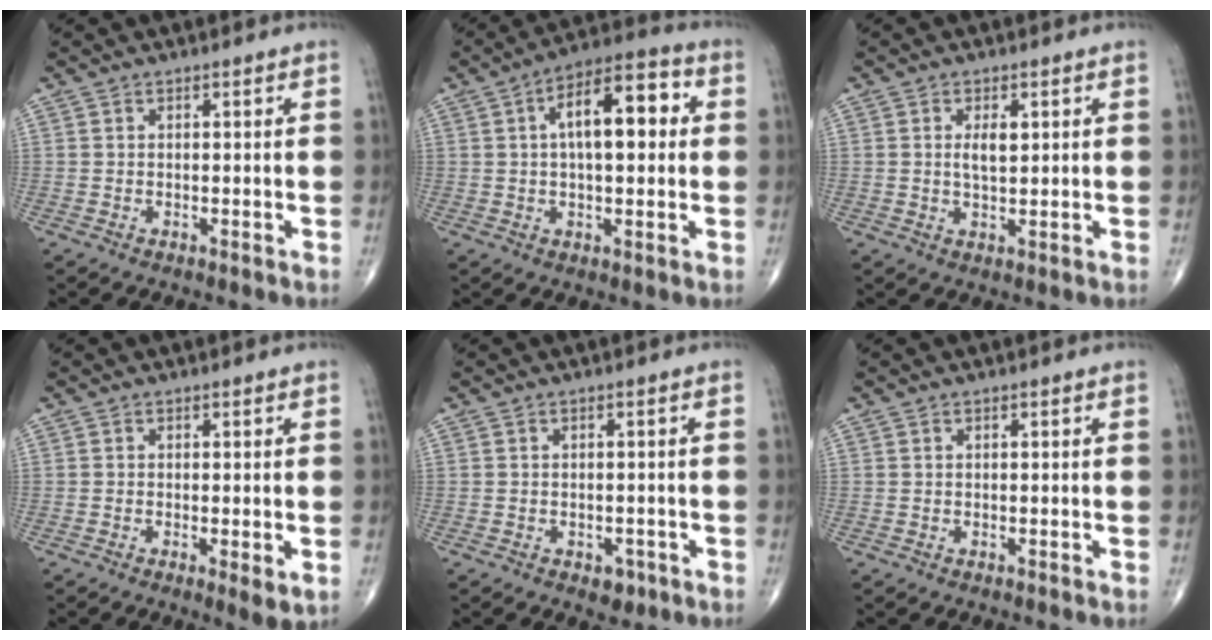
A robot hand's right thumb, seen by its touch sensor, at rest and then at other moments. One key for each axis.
{"total": 13.6, "fx": 2.4, "fy": 6.0, "fz": 11.9, "tx": -0.167, "ty": 0.026, "tz": 0.029}
{"total": 3.5, "fx": 0.8, "fy": 1.6, "fz": 3.0, "tx": -0.048, "ty": -0.006, "tz": 0.014}
{"total": 3.1, "fx": -0.7, "fy": 0.7, "fz": 2.9, "tx": -0.050, "ty": -0.011, "tz": -0.013}
{"total": 2.4, "fx": -1.2, "fy": 1.6, "fz": 1.2, "tx": -0.006, "ty": 0.003, "tz": -0.010}
{"total": 0.0}